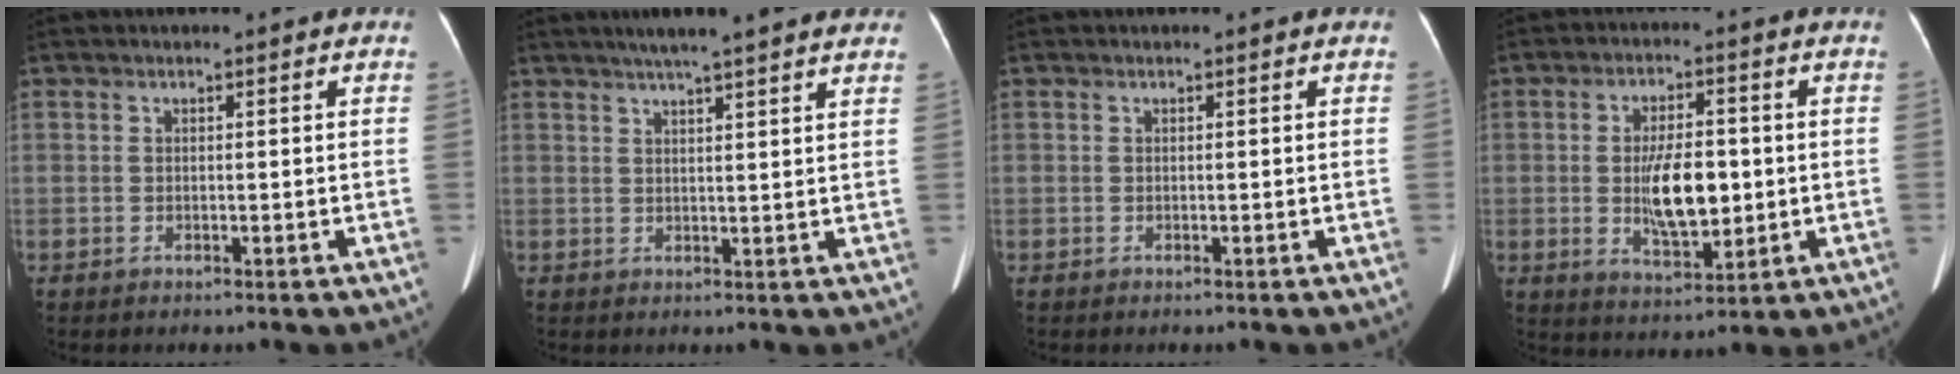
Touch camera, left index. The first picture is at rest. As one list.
[{"total": 12.5, "force": [10.3, 0.8, 7.0], "torque": [-0.103, 0.029, 0.124]}, {"total": 0.0}, {"total": 9.1, "force": [-0.5, 3.6, 8.4], "torque": [-0.158, -0.001, -0.001]}]